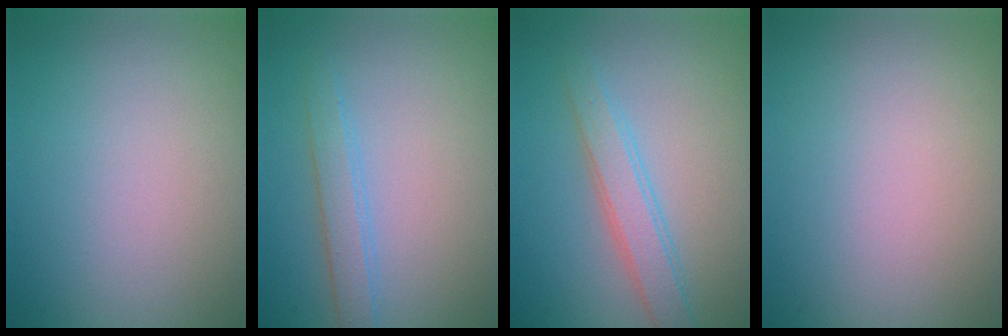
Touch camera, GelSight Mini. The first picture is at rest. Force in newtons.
{"total": 2.1, "press": 2.1, "slide": 0.1}
{"total": 2.9, "press": 2.9, "slide": 0.1}
{"total": 0.0}